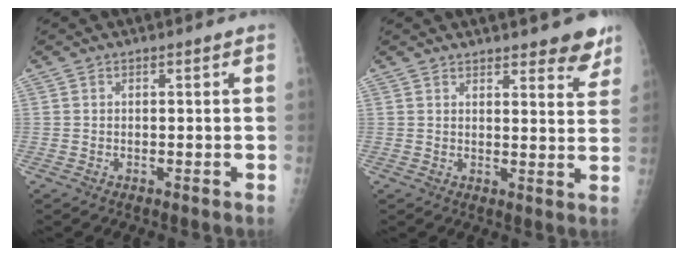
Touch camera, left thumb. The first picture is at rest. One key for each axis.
{"total": 7.4, "fx": 6.0, "fy": 2.4, "fz": 3.7, "tx": -0.014, "ty": -0.032, "tz": 0.069}